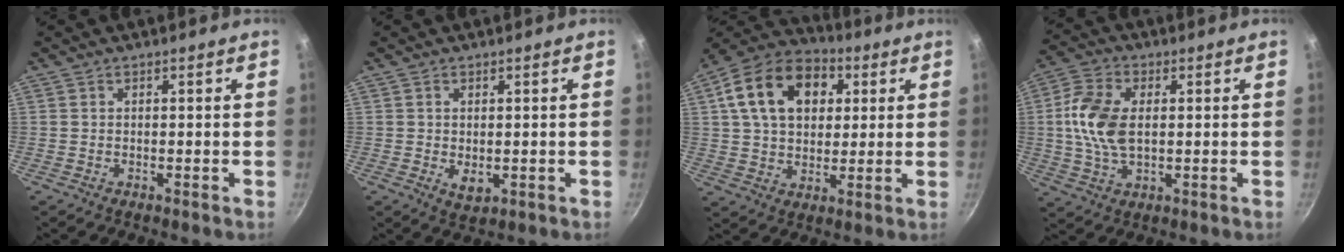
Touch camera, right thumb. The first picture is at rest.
{"total": 3.1, "force": [-0.1, 2.0, 2.4], "torque": [-0.039, -0.009, 0.003]}
{"total": 18.7, "force": [5.5, 12.9, 12.3], "torque": [-0.188, 0.013, 0.081]}
{"total": 11.2, "force": [0.9, 6.6, 9.0], "torque": [-0.173, 0.009, 0.011]}